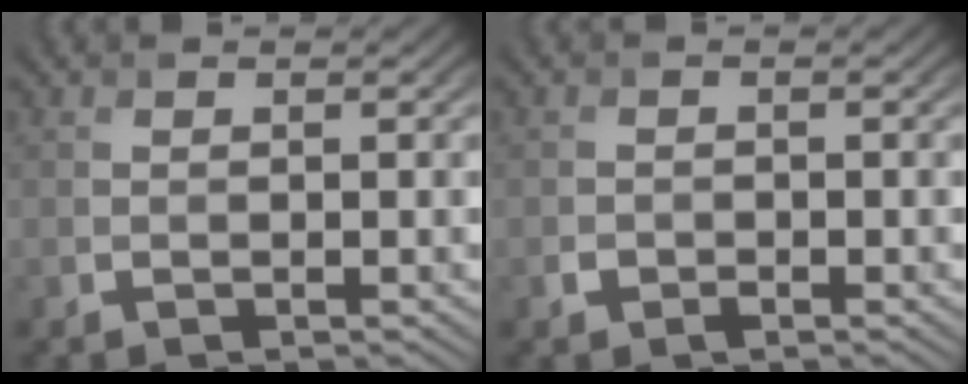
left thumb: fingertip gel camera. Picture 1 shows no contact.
{"total": 1.1, "force": [-0.6, 0.9, 0.4], "torque": [-0.008, -0.003, -0.013]}